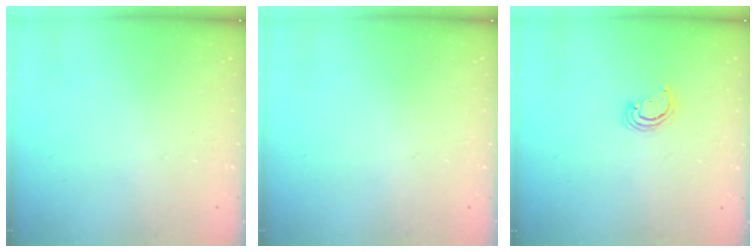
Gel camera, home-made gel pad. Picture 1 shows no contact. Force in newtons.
{"total": 0.0}
{"total": 2.6, "press": 2.5, "slide": 0.2}